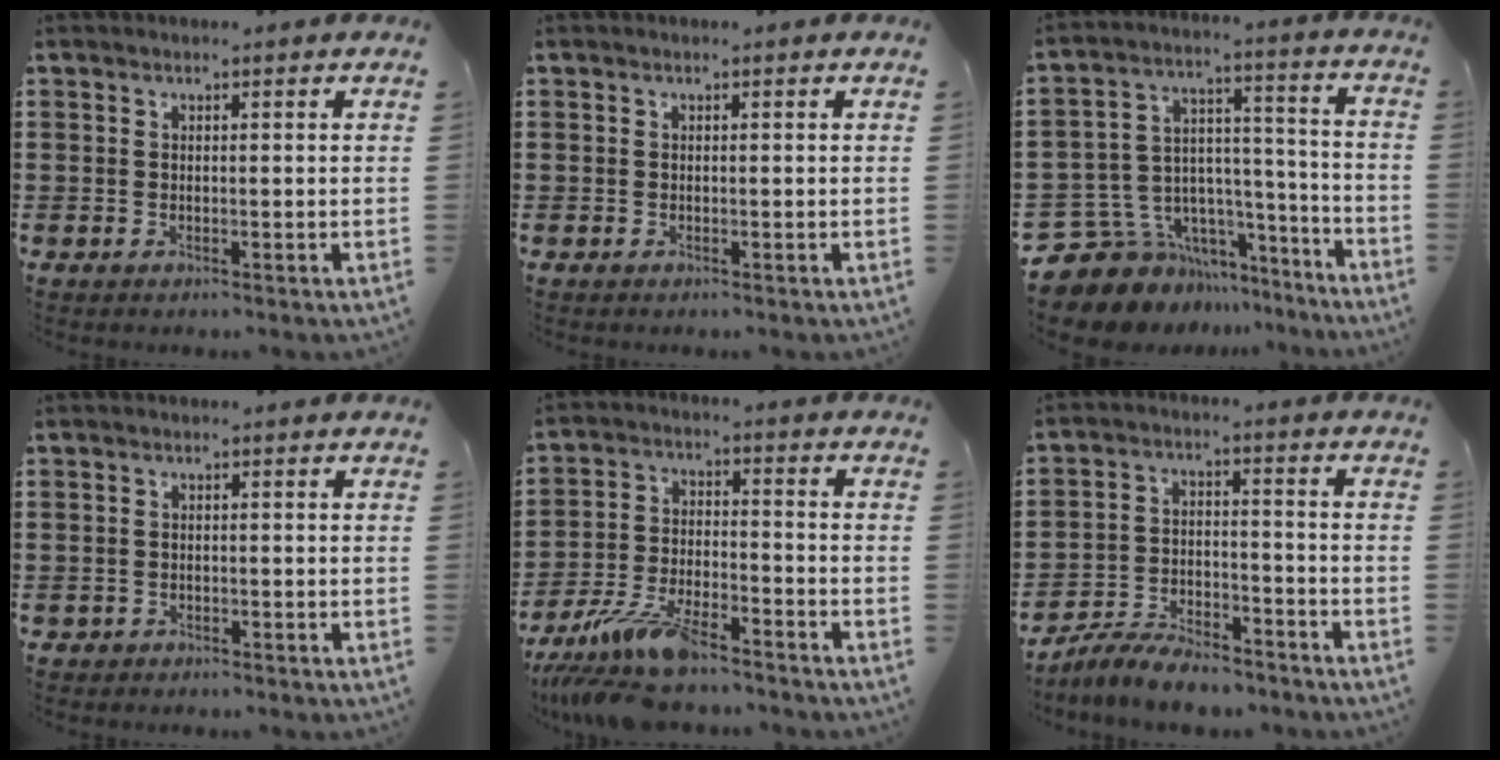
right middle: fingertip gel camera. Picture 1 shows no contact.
{"total": 0.0}
{"total": 9.5, "force": [-7.2, 6.0, 1.3], "torque": [-0.053, 0.004, -0.132]}
{"total": 1.0, "force": [-0.9, 0.5, -0.1], "torque": [-0.001, 0.004, -0.021]}
{"total": 9.9, "force": [-8.4, 2.0, 4.9], "torque": [-0.103, 0.009, -0.163]}
{"total": 6.5, "force": [-6.2, 1.2, 1.5], "torque": [-0.033, 0.010, -0.122]}